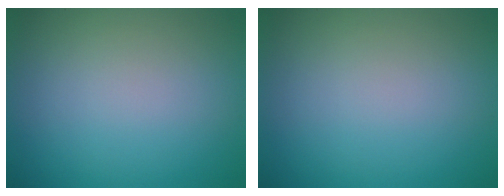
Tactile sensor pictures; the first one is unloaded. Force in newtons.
{"total": 0.0}